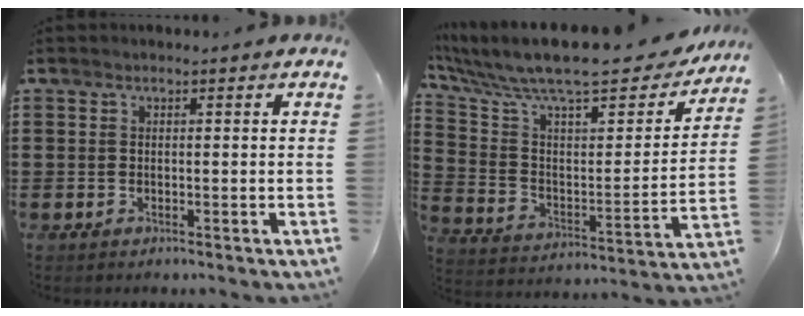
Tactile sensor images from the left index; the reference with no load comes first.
{"total": 11.6, "force": [9.5, 1.8, 6.3], "torque": [-0.163, -0.065, 0.160]}